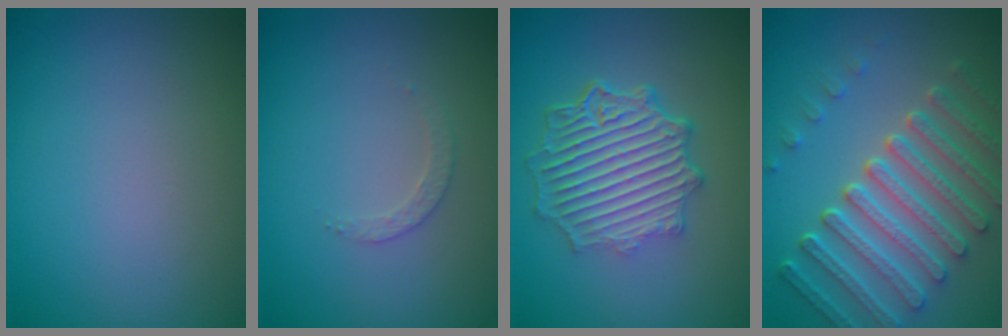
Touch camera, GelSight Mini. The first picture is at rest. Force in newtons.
{"total": 1.2, "press": 1.2, "slide": 0.3}
{"total": 6.8, "press": 5.1, "slide": 4.5}
{"total": 7.5, "press": 5.6, "slide": 4.9}